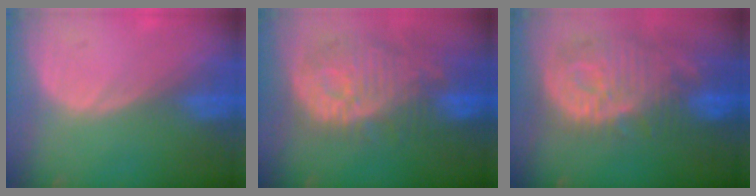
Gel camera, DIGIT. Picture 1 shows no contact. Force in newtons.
{"total": 12.2, "press": 11.0, "slide": 5.3}
{"total": 13.3, "press": 11.5, "slide": 6.5}